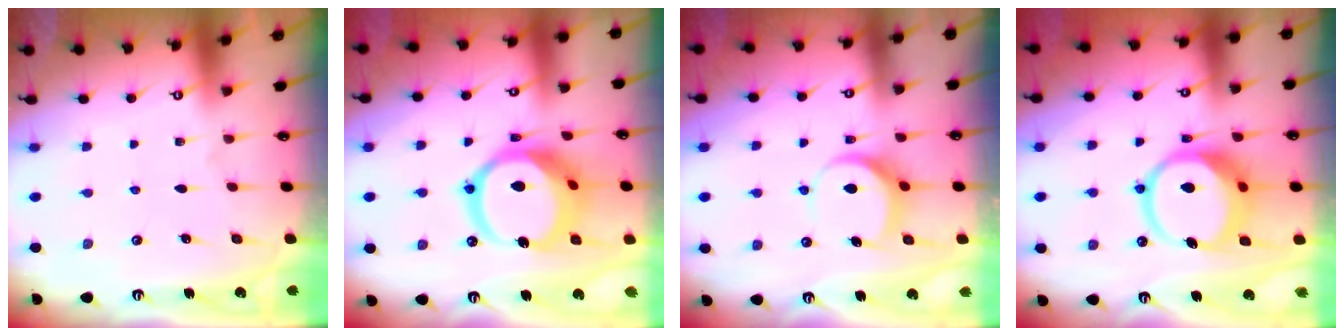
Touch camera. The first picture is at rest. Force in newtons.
{"total": 17.2, "press": 17.1, "slide": 2.0}
{"total": 7.7, "press": 7.6, "slide": 0.9}
{"total": 14.9, "press": 14.8, "slide": 2.1}